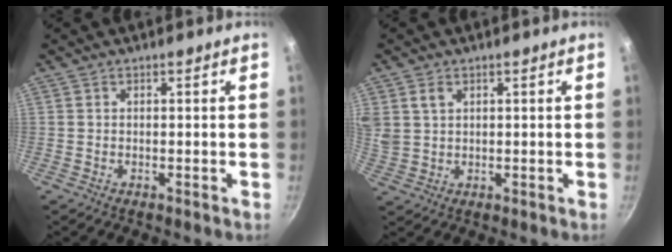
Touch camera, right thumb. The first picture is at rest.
{"total": 5.6, "force": [2.4, 4.1, 3.0], "torque": [-0.052, 0.001, 0.053]}